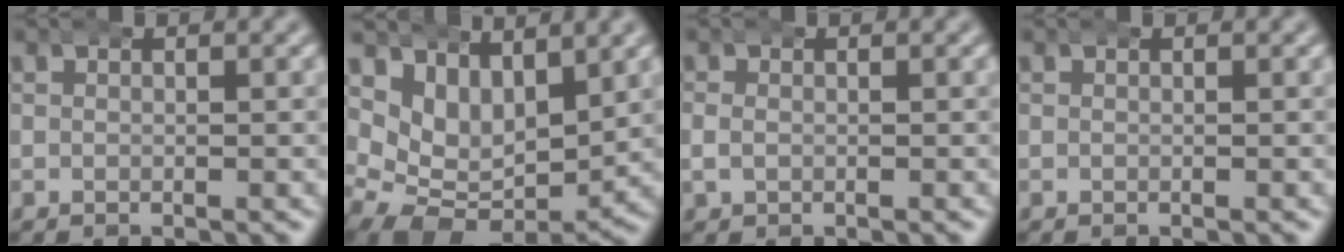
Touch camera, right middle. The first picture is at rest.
{"total": 10.1, "force": [-1.1, 8.4, 5.5], "torque": [-0.122, -0.058, -0.003]}
{"total": 1.1, "force": [-0.3, 1.0, 0.4], "torque": [-0.014, 0.000, -0.004]}
{"total": 0.0}